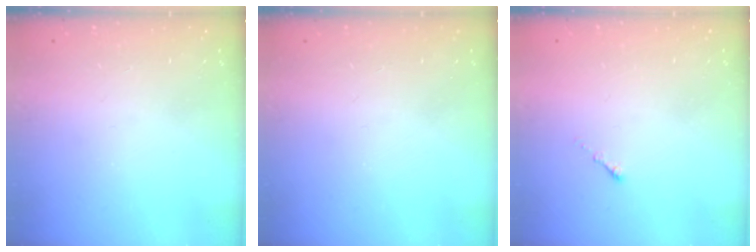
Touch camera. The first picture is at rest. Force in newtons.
{"total": 0.0}
{"total": 0.0}